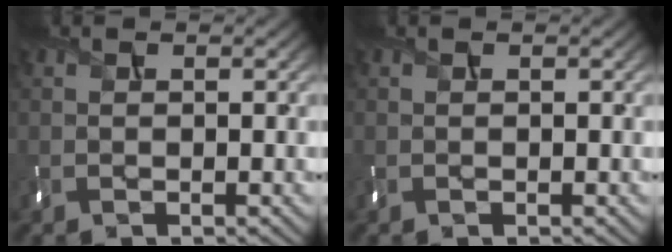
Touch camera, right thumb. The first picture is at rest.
{"total": 0.0}